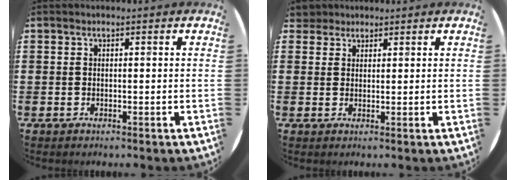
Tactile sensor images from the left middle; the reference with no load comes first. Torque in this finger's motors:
{"motor_torque": [0.31, -0.25, -0.08, 0.00]}